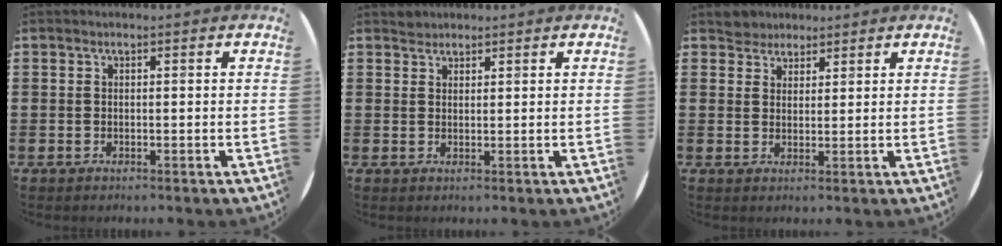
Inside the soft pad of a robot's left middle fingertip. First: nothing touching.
{"total": 1.3, "force": [1.3, 0.4, -0.2], "torque": [0.001, 0.001, 0.026]}
{"total": 2.7, "force": [2.5, 1.1, -0.4], "torque": [0.007, 0.000, 0.048]}